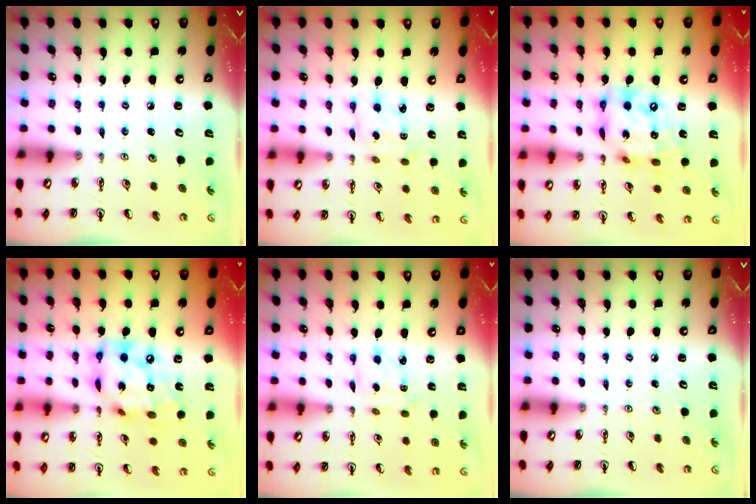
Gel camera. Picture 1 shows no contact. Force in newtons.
{"total": 2.2, "press": 2.0, "slide": 0.8}
{"total": 14.7, "press": 14.7, "slide": 1.0}
{"total": 16.5, "press": 16.4, "slide": 1.4}
{"total": 2.3, "press": 2.1, "slide": 0.8}
{"total": 0.0}